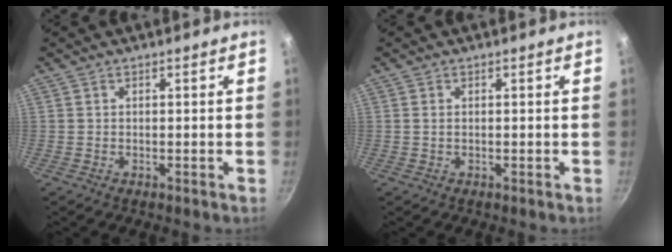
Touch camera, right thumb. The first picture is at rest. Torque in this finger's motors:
{"motor_torque": [-0.02, 0.02, -0.24, 0.15, 0.01]}